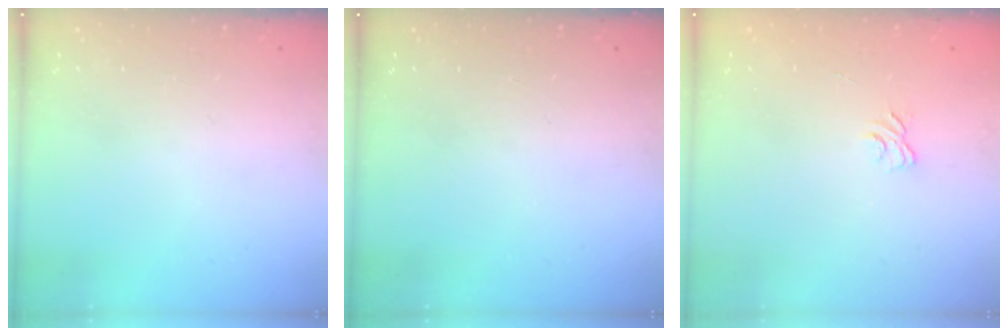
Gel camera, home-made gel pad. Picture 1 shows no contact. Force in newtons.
{"total": 0.0}
{"total": 3.3, "press": 3.0, "slide": 1.3}